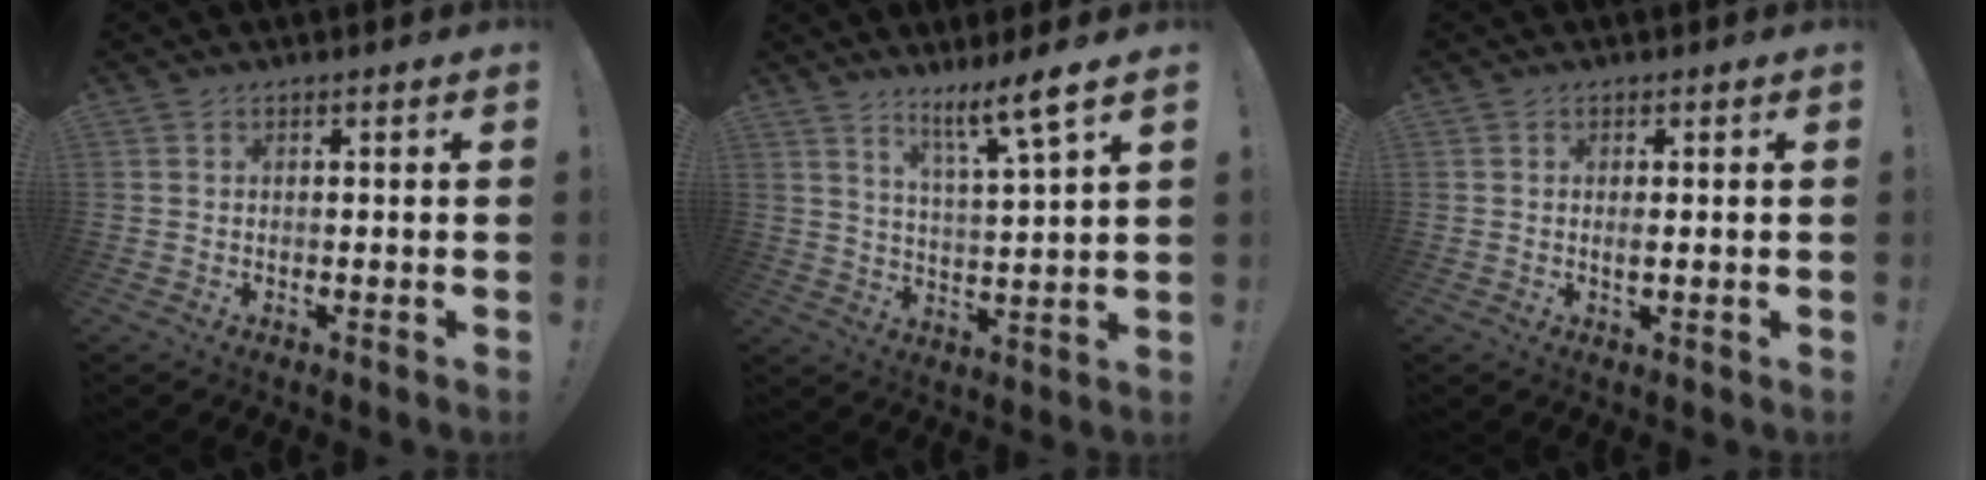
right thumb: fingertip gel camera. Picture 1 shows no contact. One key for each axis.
{"total": 9.4, "fx": 6.4, "fy": -0.2, "fz": 6.9, "tx": -0.105, "ty": -0.043, "tz": 0.097}
{"total": 1.3, "fx": 0.1, "fy": 0.2, "fz": 1.3, "tx": -0.013, "ty": -0.005, "tz": -0.002}